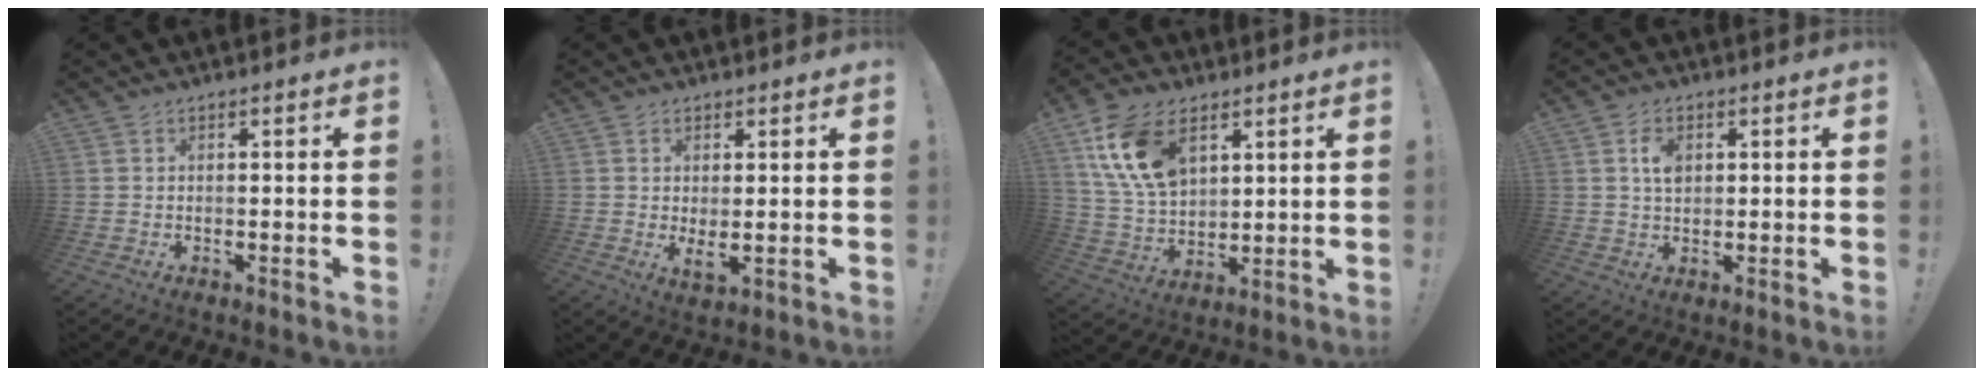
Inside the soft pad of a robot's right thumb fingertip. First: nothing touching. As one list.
[{"total": 3.2, "force": [1.1, 0.8, 2.9], "torque": [-0.031, -0.017, 0.019]}, {"total": 17.0, "force": [7.5, 10.8, 10.8], "torque": [-0.206, -0.025, 0.143]}, {"total": 4.6, "force": [1.1, 3.1, 3.2], "torque": [-0.043, -0.001, 0.016]}]